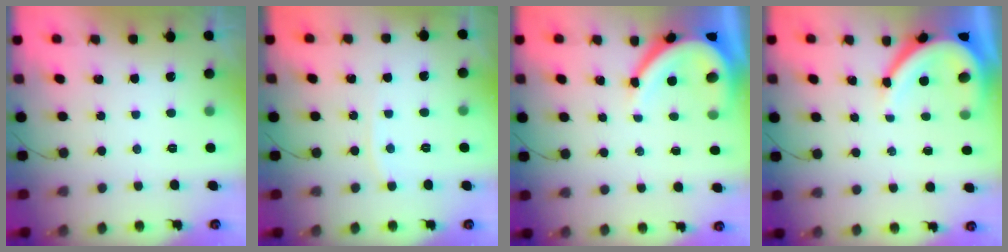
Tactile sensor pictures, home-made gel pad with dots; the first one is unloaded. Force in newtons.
{"total": 2.9, "press": 2.9, "slide": 0.5}
{"total": 10.2, "press": 10.1, "slide": 1.1}
{"total": 10.2, "press": 10.1, "slide": 1.1}